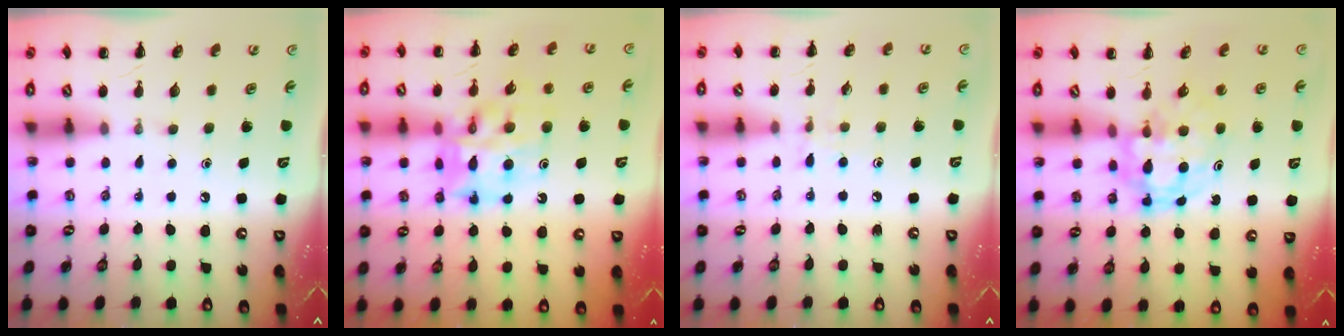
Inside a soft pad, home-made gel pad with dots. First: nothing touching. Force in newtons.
{"total": 14.3, "press": 13.8, "slide": 3.8}
{"total": 6.4, "press": 6.0, "slide": 2.3}
{"total": 5.3, "press": 5.1, "slide": 1.2}